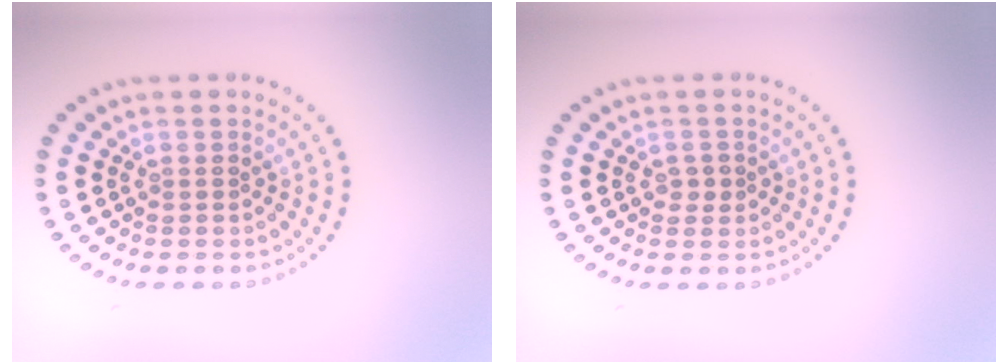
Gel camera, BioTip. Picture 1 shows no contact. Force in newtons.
{"total": 1.0, "press": 0.9, "slide": 0.5}